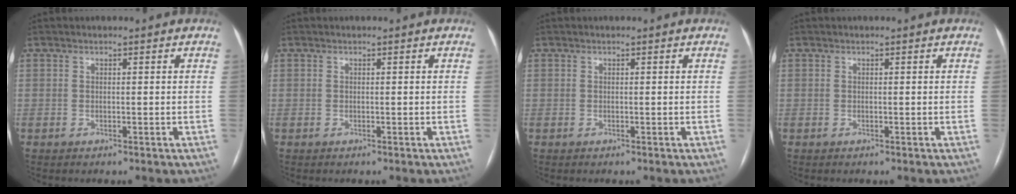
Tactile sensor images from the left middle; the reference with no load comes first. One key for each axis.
{"total": 0.0}
{"total": 0.0}
{"total": 0.0}